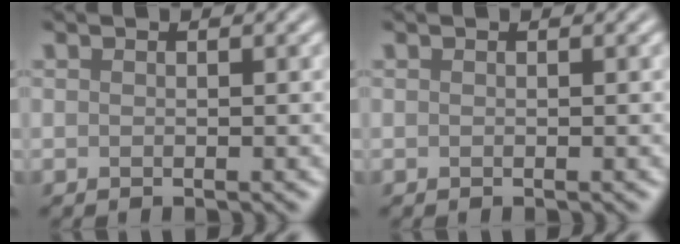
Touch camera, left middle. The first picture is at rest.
{"total": 0.0}